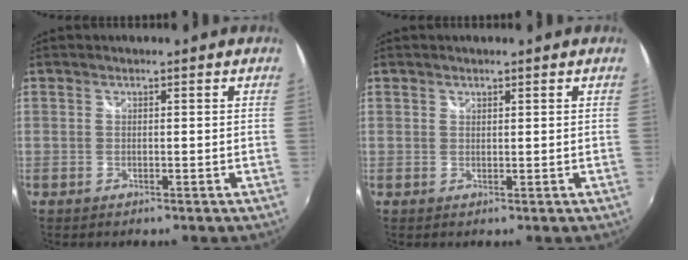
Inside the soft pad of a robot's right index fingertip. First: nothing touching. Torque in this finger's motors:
{"motor_torque": [-0.05, 0.00, -0.03, 0.00]}